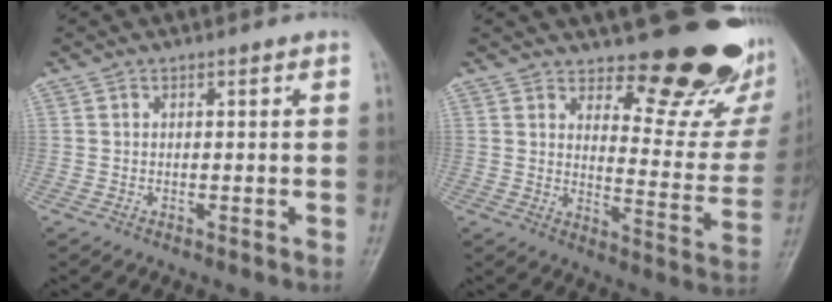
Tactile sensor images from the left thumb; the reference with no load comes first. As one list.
[{"total": 19.1, "force": [14.7, 7.0, 10.0], "torque": [-0.075, -0.130, 0.183]}]